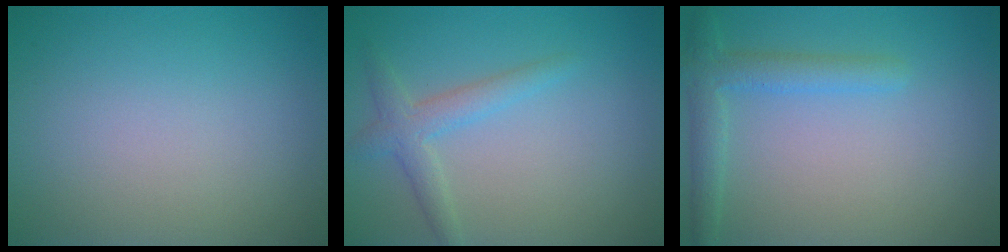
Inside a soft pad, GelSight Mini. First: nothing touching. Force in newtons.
{"total": 2.4, "press": 2.4, "slide": 0.1}
{"total": 2.8, "press": 2.8, "slide": 0.2}